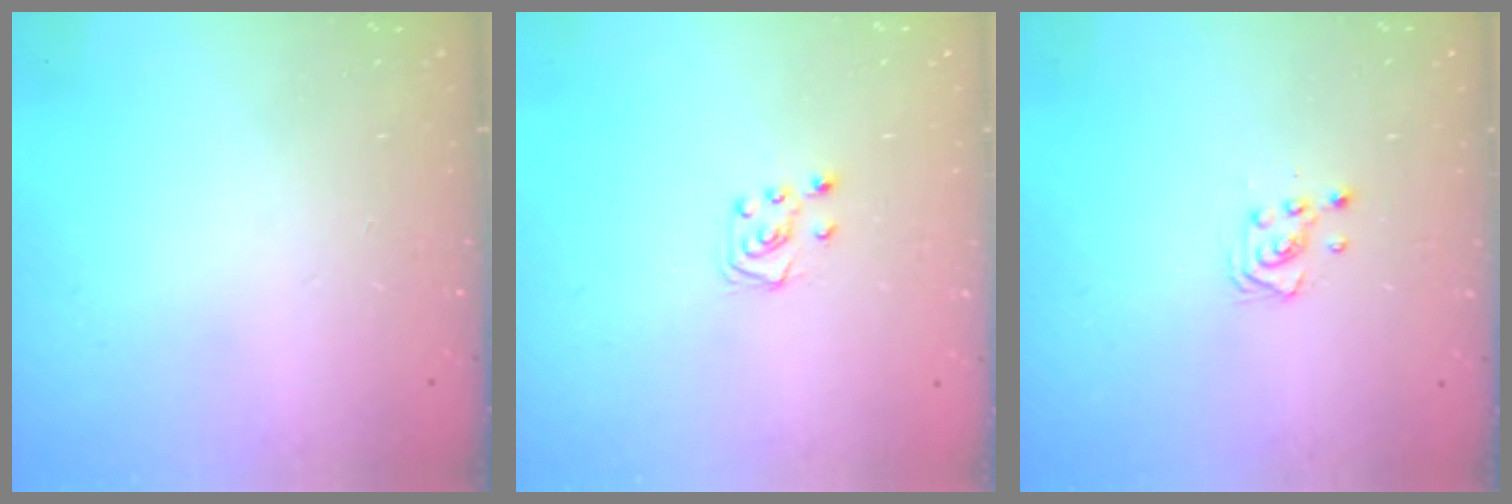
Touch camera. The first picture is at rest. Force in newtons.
{"total": 5.1, "press": 5.1, "slide": 0.5}
{"total": 2.9, "press": 2.8, "slide": 0.3}